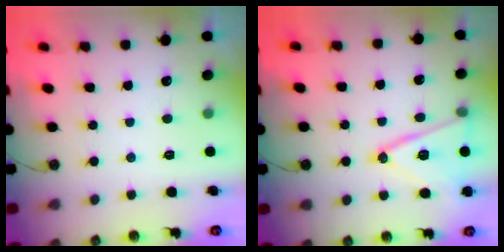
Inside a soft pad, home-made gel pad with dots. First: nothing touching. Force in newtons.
{"total": 15.1, "press": 14.7, "slide": 3.4}